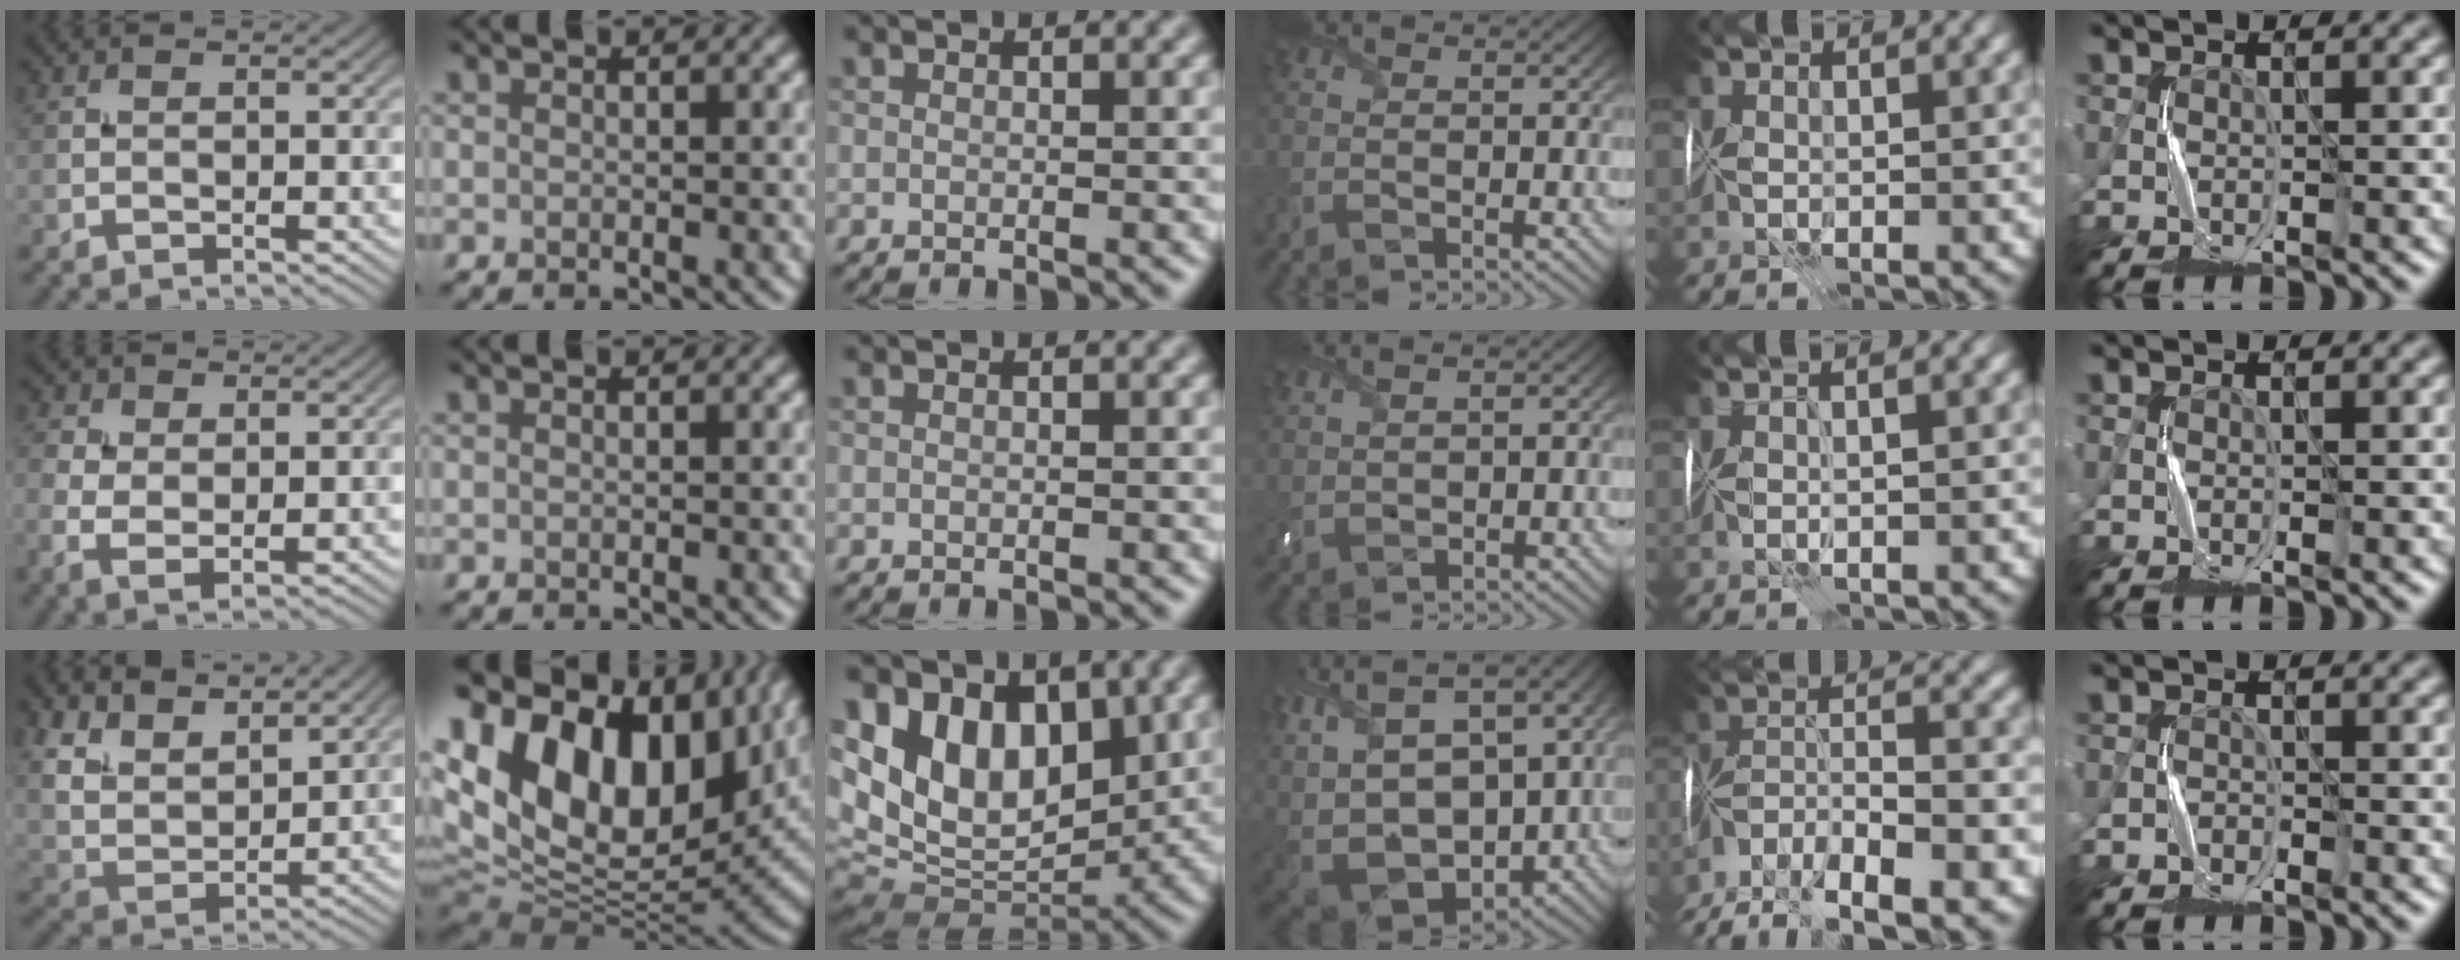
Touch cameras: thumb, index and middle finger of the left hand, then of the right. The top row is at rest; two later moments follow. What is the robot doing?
{"motion": "fold", "object": "memory foam"}